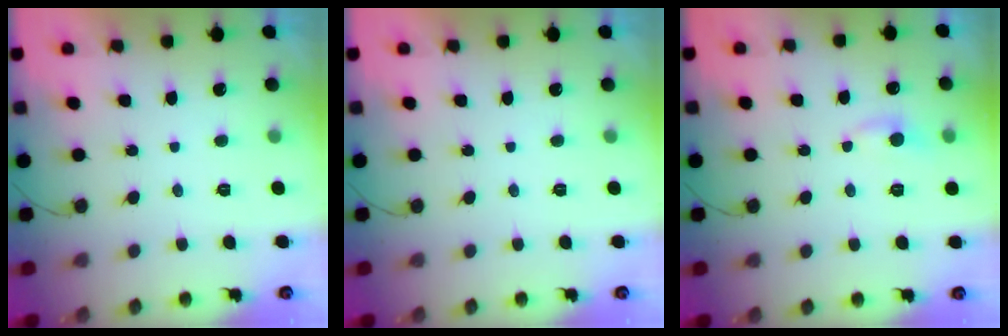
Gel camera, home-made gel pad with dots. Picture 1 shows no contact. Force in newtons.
{"total": 0.0}
{"total": 4.6, "press": 4.6, "slide": 0.6}